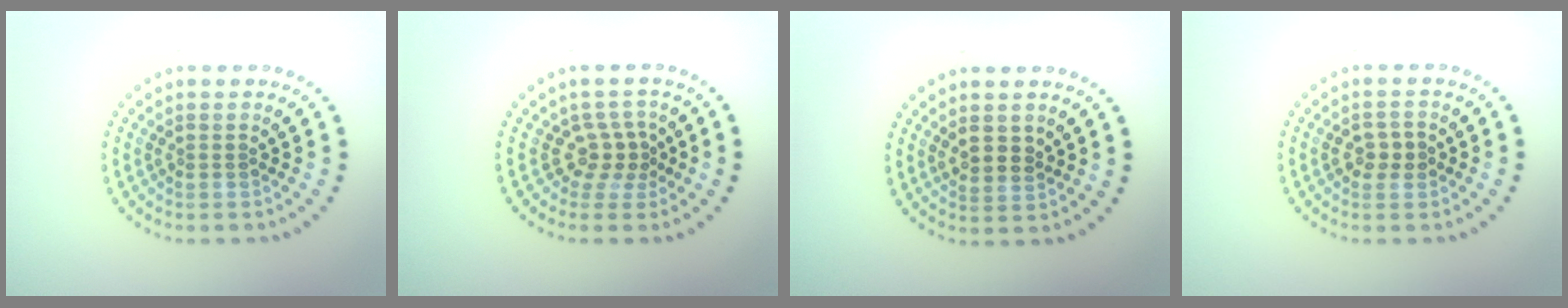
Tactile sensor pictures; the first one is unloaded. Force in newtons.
{"total": 2.5, "press": 1.6, "slide": 2.0}
{"total": 1.5, "press": 1.3, "slide": 0.7}
{"total": 1.8, "press": 1.8, "slide": 0.1}